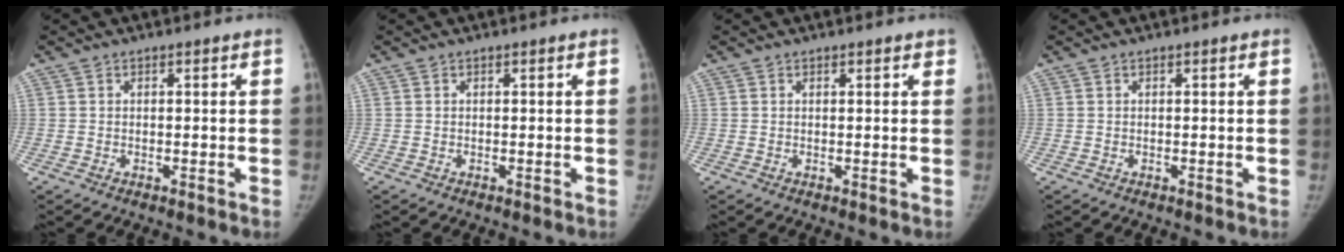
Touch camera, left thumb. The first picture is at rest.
{"total": 0.0}
{"total": 1.1, "force": [0.8, 0.4, 0.5], "torque": [-0.003, -0.001, 0.010]}
{"total": 0.0}